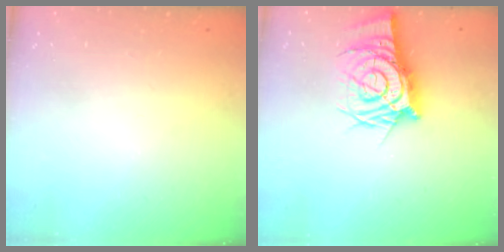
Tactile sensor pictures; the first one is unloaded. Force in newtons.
{"total": 10.8, "press": 10.8, "slide": 1.1}